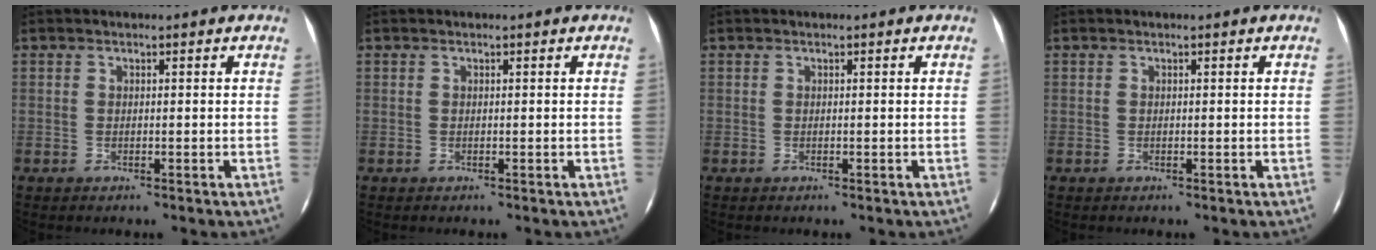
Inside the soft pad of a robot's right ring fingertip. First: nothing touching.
{"total": 0.0}
{"total": 0.0}
{"total": 0.0}